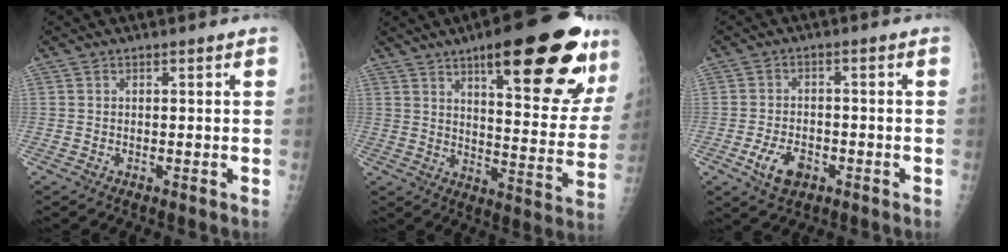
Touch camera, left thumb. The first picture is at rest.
{"total": 25.8, "force": [13.9, 7.0, 20.5], "torque": [-0.250, -0.047, 0.196]}
{"total": 6.4, "force": [-3.0, 3.9, 4.1], "torque": [-0.067, 0.014, -0.050]}